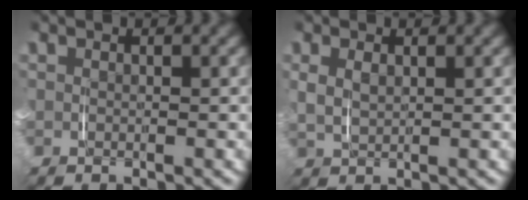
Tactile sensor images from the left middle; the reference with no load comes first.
{"total": 1.1, "force": [0.5, 0.4, 0.9], "torque": [-0.021, -0.002, 0.017]}